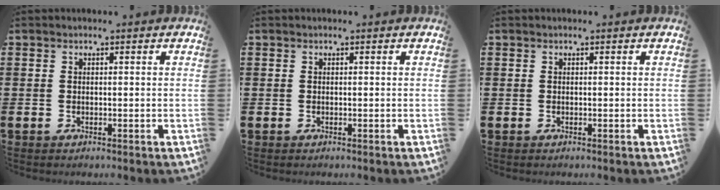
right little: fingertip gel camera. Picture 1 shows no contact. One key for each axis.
{"total": 0.0}
{"total": 0.0}